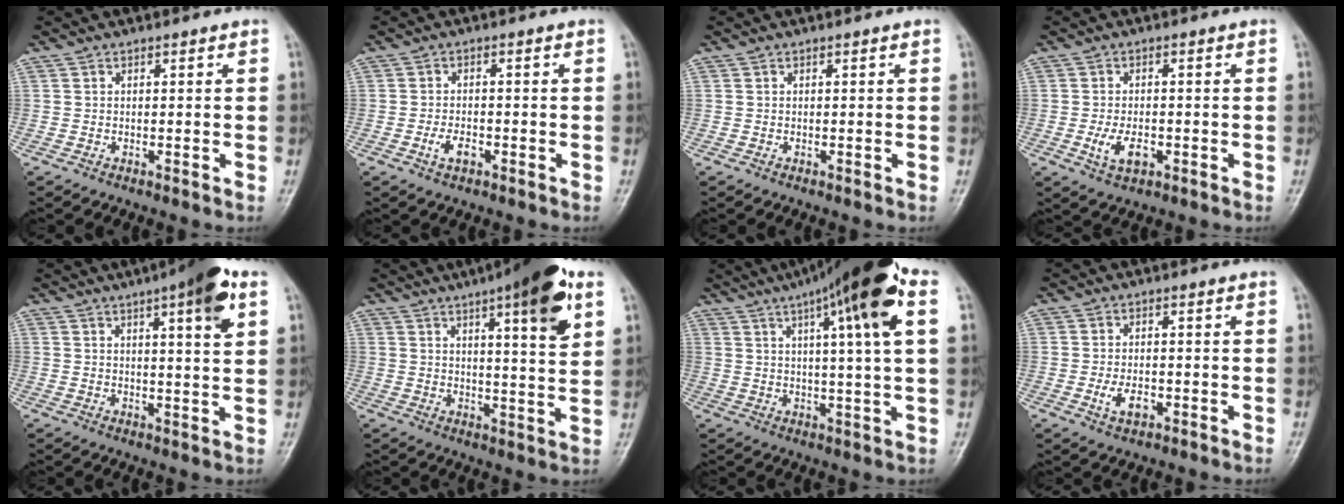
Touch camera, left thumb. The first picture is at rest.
{"total": 3.2, "force": [-1.4, 1.8, 2.2], "torque": [-0.041, 0.008, -0.026]}
{"total": 0.0}
{"total": 4.8, "force": [-1.4, 2.8, 3.7], "torque": [-0.068, 0.000, -0.022]}
{"total": 10.0, "force": [4.8, 1.8, 8.6], "torque": [-0.113, -0.011, 0.062]}
{"total": 14.8, "force": [7.4, 3.1, 12.5], "torque": [-0.161, -0.026, 0.100]}
{"total": 17.9, "force": [7.7, 2.2, 16.0], "torque": [-0.244, 0.010, 0.111]}
{"total": 3.8, "force": [-1.2, 2.3, 2.8], "torque": [-0.050, 0.000, -0.018]}